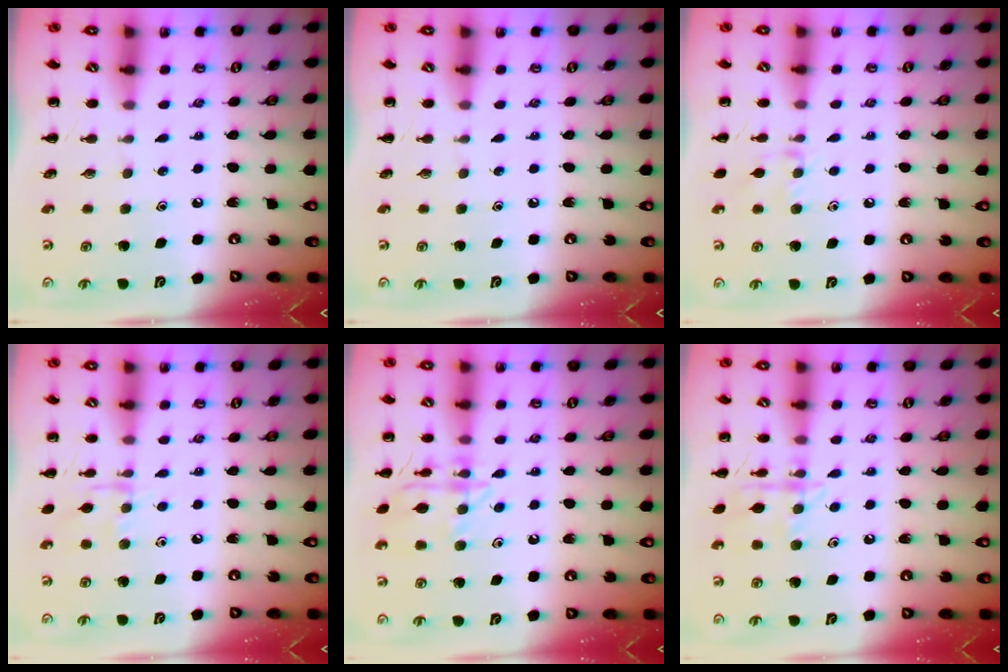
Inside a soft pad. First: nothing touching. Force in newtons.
{"total": 0.0}
{"total": 6.5, "press": 6.4, "slide": 1.3}
{"total": 7.1, "press": 7.0, "slide": 1.2}
{"total": 12.9, "press": 12.9, "slide": 0.5}
{"total": 10.6, "press": 10.6, "slide": 0.7}